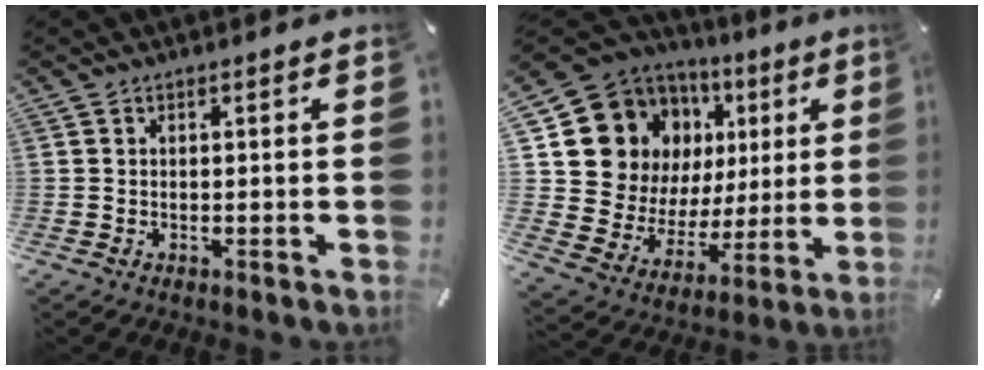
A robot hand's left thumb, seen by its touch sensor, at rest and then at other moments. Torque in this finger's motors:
{"motor_torque": [2.58, 2.43, 1.51, -1.26, 0.49]}